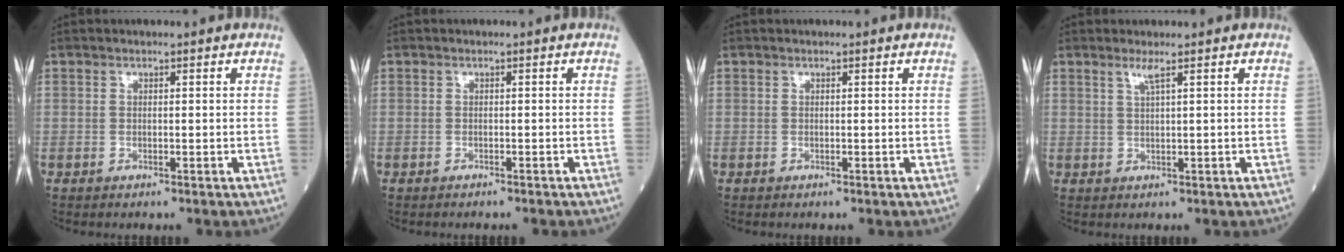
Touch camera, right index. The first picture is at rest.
{"total": 1.4, "force": [-1.2, 0.3, 0.5], "torque": [-0.017, -0.004, -0.015]}
{"total": 0.0}
{"total": 1.6, "force": [1.0, -0.4, 1.1], "torque": [-0.030, -0.002, 0.026]}